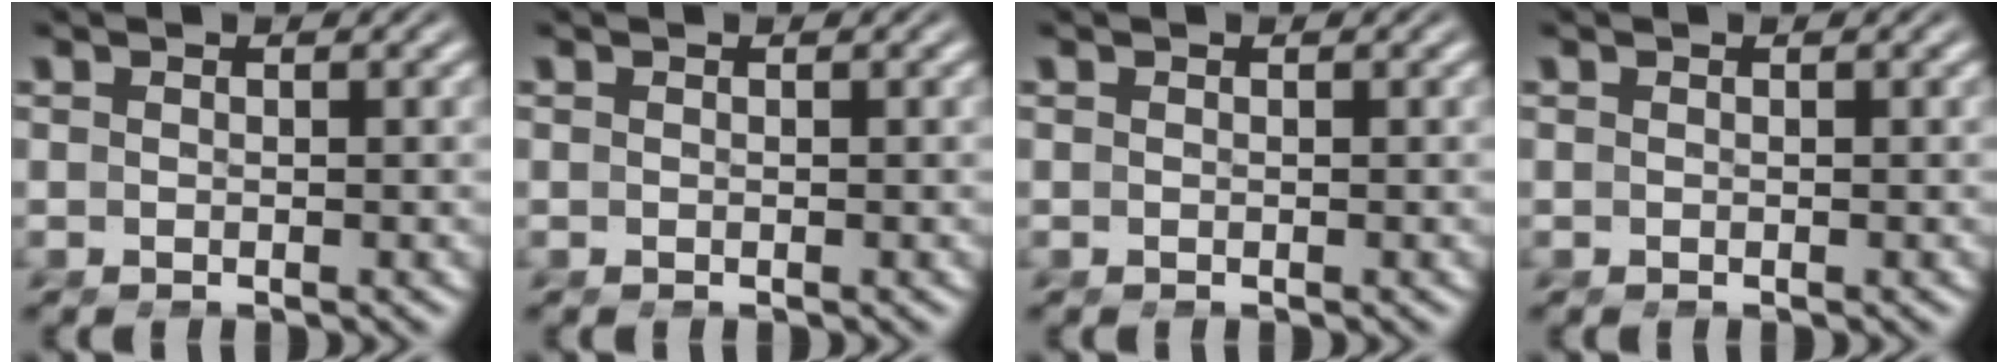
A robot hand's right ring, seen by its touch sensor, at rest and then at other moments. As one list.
[{"total": 0.0}, {"total": 0.0}, {"total": 0.0}]